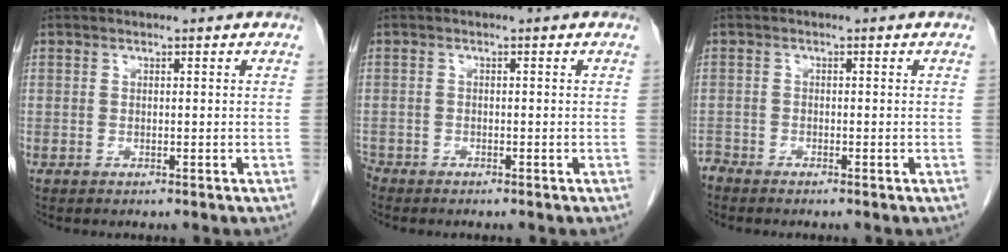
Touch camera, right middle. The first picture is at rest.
{"total": 1.5, "force": [-1.5, 0.5, 0.1], "torque": [-0.001, -0.002, -0.024]}
{"total": 1.4, "force": [-1.3, 0.0, -0.2], "torque": [0.005, -0.004, -0.026]}